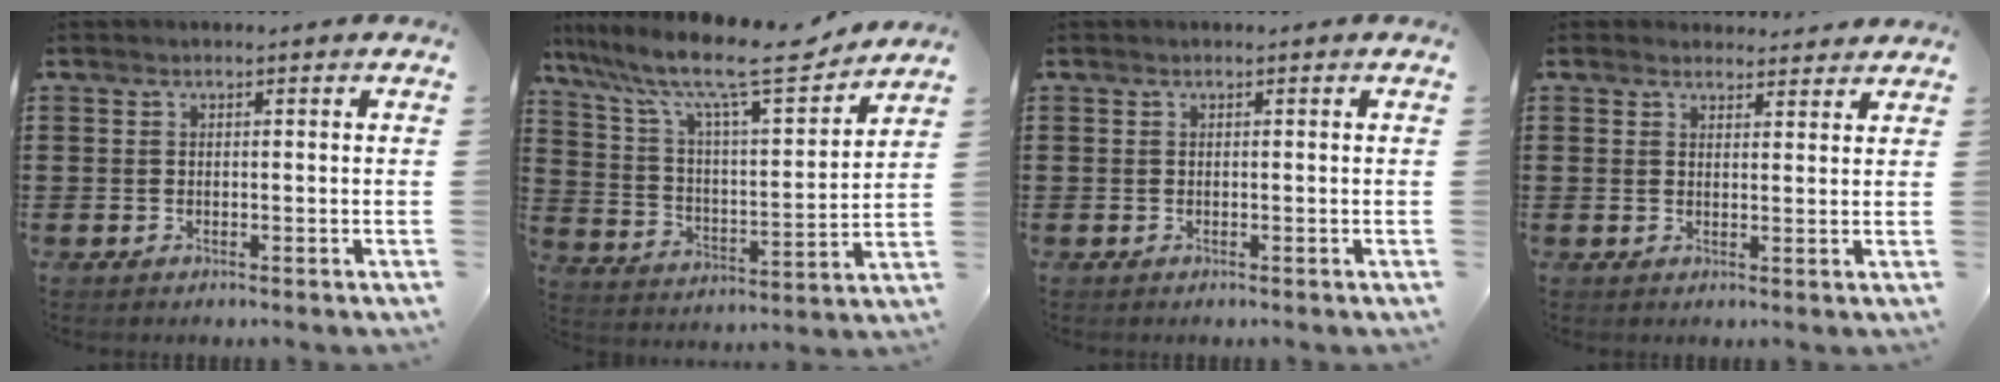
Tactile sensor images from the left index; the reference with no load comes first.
{"total": 13.4, "force": [11.0, 1.6, 7.6], "torque": [-0.178, -0.066, 0.184]}
{"total": 0.0}
{"total": 2.6, "force": [2.5, 0.7, 0.2], "torque": [-0.003, -0.007, 0.046]}